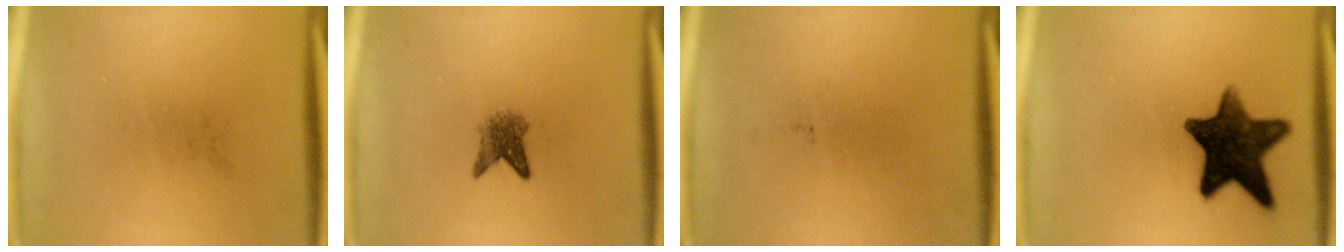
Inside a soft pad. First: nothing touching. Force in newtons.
{"total": 3.2}
{"total": 0.0}
{"total": 13.9}